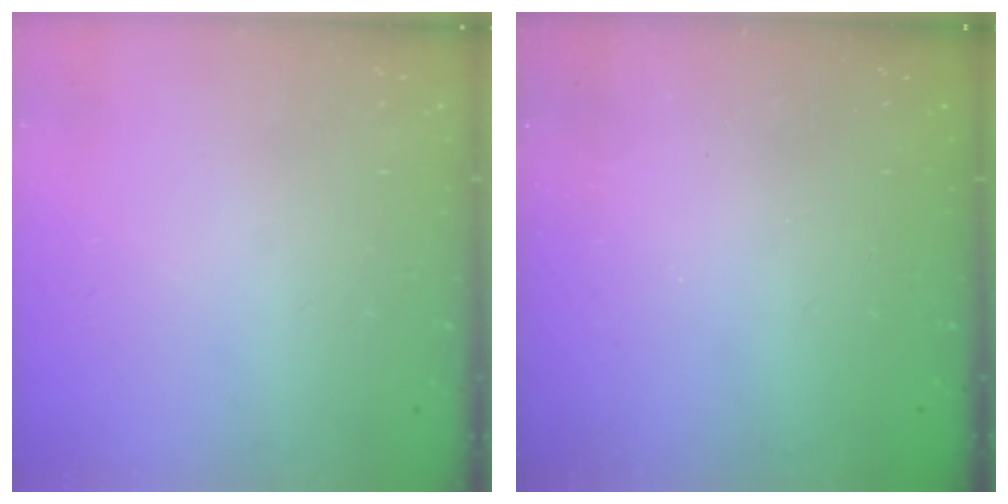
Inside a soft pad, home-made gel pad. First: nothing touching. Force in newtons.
{"total": 2.4, "press": 2.3, "slide": 0.8}